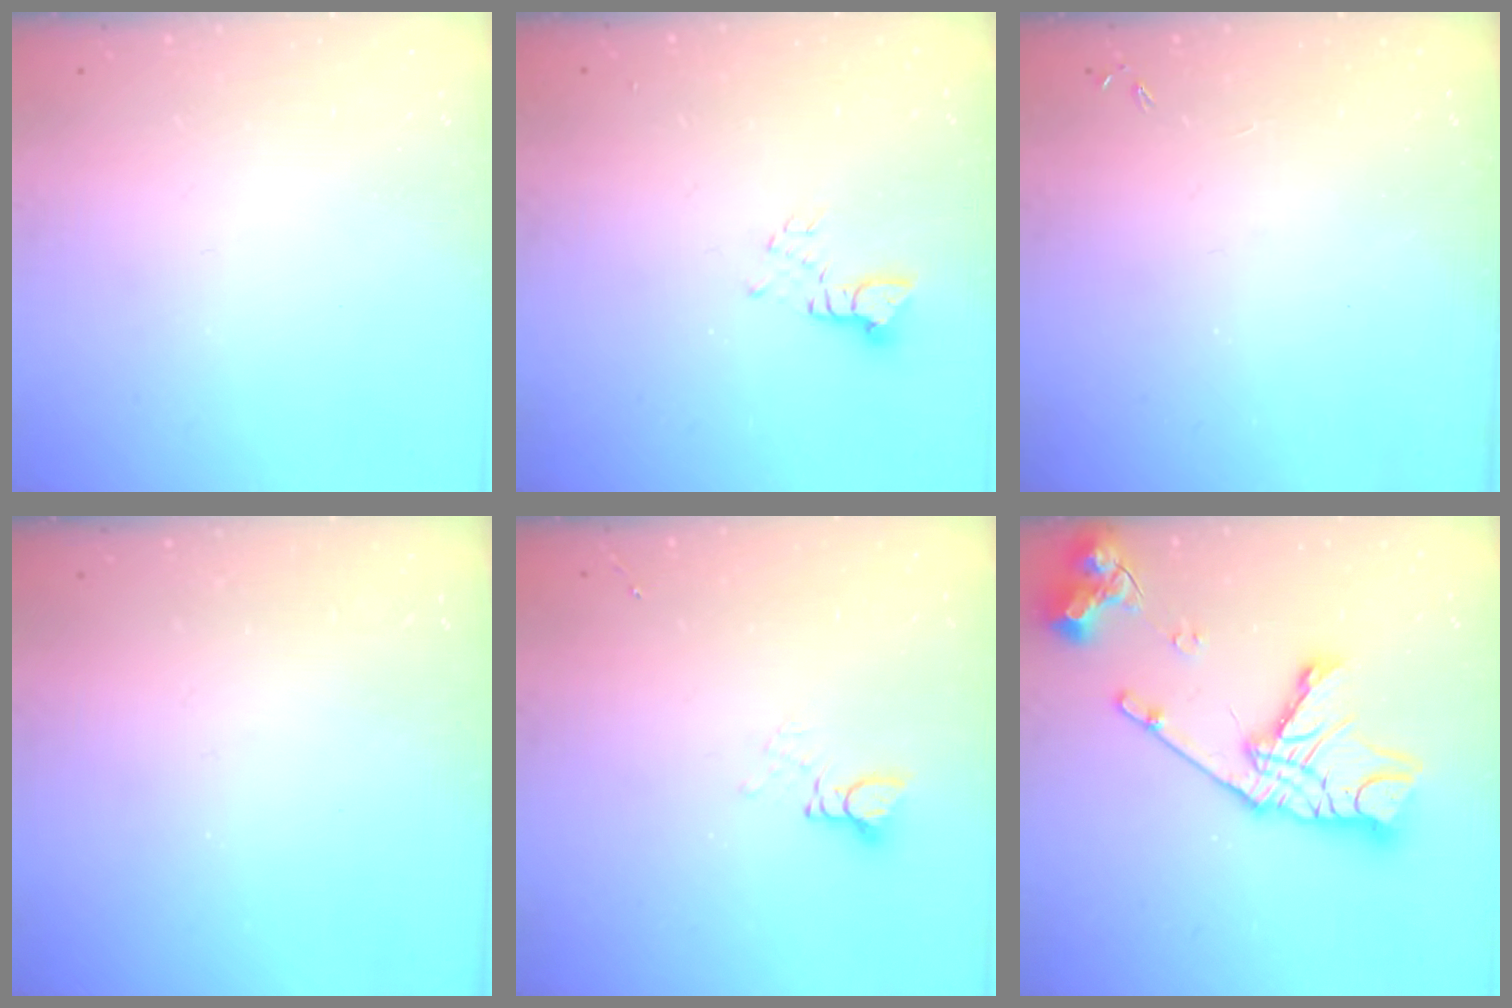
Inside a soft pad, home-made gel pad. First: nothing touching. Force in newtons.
{"total": 2.2, "press": 2.2, "slide": 0.1}
{"total": 0.0}
{"total": 0.0}
{"total": 2.9, "press": 2.9, "slide": 0.2}
{"total": 19.3, "press": 19.3, "slide": 1.7}